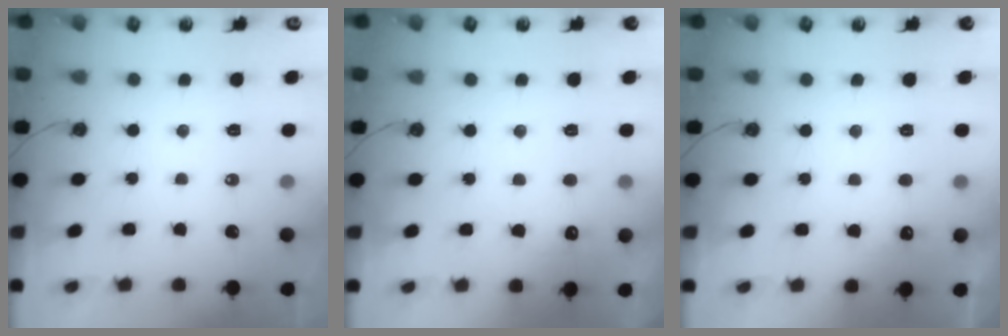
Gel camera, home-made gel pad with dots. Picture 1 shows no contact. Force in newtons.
{"total": 5.9, "press": 5.7, "slide": 1.3}
{"total": 4.2, "press": 4.1, "slide": 1.1}